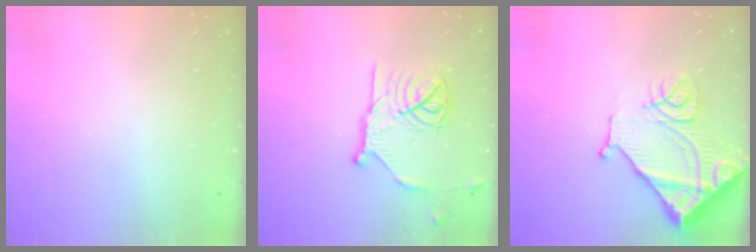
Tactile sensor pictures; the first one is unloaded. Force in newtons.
{"total": 17.0, "press": 17.0, "slide": 1.0}
{"total": 16.3, "press": 16.2, "slide": 1.9}